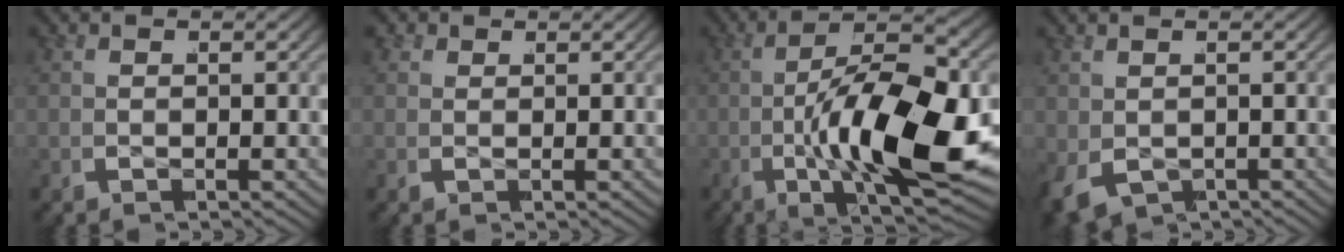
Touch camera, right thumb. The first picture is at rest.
{"total": 1.3, "force": [1.0, 0.8, 0.2], "torque": [-0.004, -0.005, 0.017]}
{"total": 15.9, "force": [-2.9, 6.4, 14.2], "torque": [-0.258, -0.037, -0.028]}
{"total": 2.7, "force": [-1.2, 2.2, 0.9], "torque": [-0.031, -0.014, -0.009]}